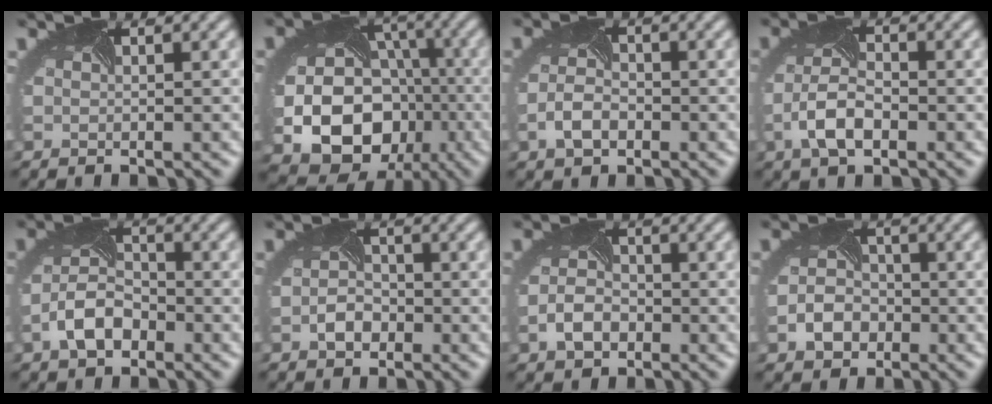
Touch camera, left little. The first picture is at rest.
{"total": 16.2, "force": [-4.3, 13.5, 7.9], "torque": [-0.161, -0.049, -0.069]}
{"total": 2.6, "force": [-1.2, 1.6, 1.6], "torque": [-0.039, -0.004, -0.024]}
{"total": 4.1, "force": [-1.5, 2.0, 3.2], "torque": [-0.075, -0.004, -0.032]}
{"total": 4.0, "force": [-2.1, 2.4, 2.5], "torque": [-0.056, -0.001, -0.043]}
{"total": 1.9, "force": [-1.0, 1.3, 1.0], "torque": [-0.023, -0.003, -0.022]}
{"total": 2.8, "force": [-1.3, 1.9, 1.6], "torque": [-0.035, -0.004, -0.026]}
{"total": 3.2, "force": [-1.5, 2.5, 1.4], "torque": [-0.025, -0.005, -0.031]}